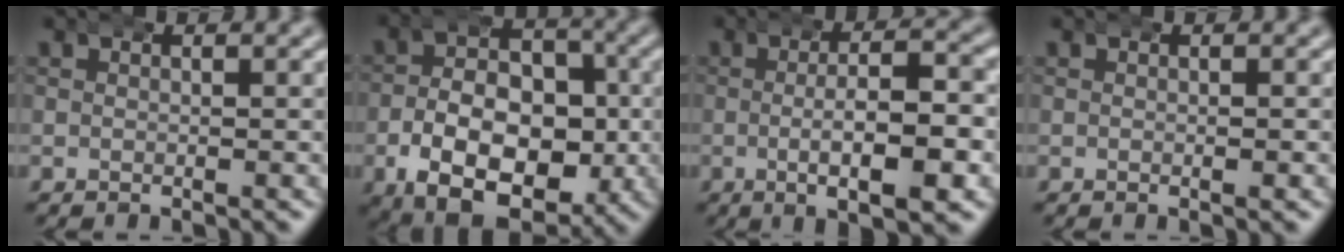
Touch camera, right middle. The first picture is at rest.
{"total": 12.9, "force": [-4.8, 8.4, 8.6], "torque": [-0.133, -0.034, -0.065]}
{"total": 6.7, "force": [-1.7, 1.5, 6.3], "torque": [-0.083, -0.001, -0.025]}
{"total": 0.6, "force": [0.0, 0.2, 0.6], "torque": [-0.007, 0.004, -0.003]}